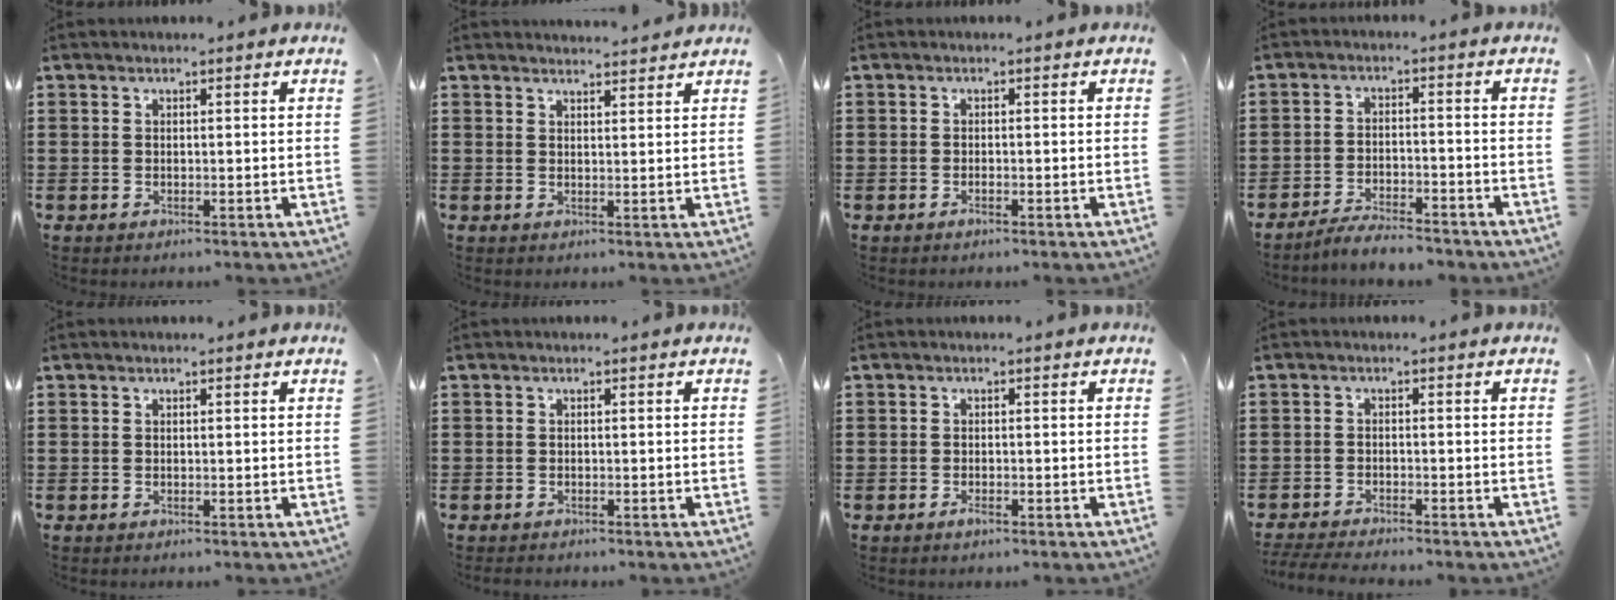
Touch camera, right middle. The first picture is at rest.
{"total": 2.0, "force": [2.0, 0.1, 0.0], "torque": [-0.006, 0.003, 0.038]}
{"total": 0.7, "force": [-0.5, 0.3, 0.3], "torque": [-0.006, 0.000, -0.011]}
{"total": 4.6, "force": [-4.4, 0.5, 1.3], "torque": [-0.029, 0.001, -0.091]}
{"total": 0.0}
{"total": 0.8, "force": [-0.7, 0.3, -0.1], "torque": [0.002, 0.004, -0.017]}
{"total": 1.2, "force": [-0.8, 0.6, 0.6], "torque": [-0.012, -0.002, -0.016]}
{"total": 3.1, "force": [-3.0, 0.2, 0.5], "torque": [-0.017, -0.003, -0.065]}